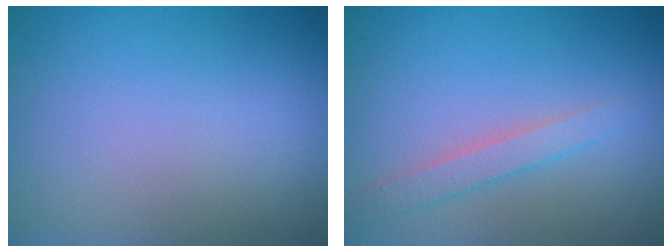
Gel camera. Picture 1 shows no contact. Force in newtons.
{"total": 1.8, "press": 1.8, "slide": 0.1}